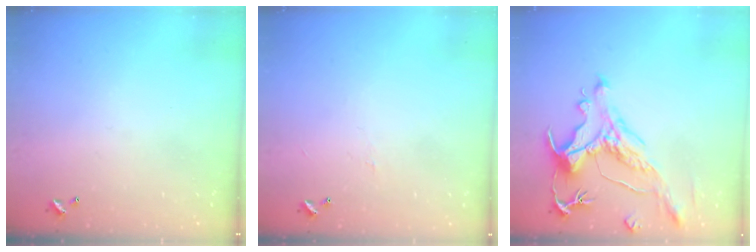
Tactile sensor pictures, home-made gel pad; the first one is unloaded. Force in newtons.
{"total": 0.8, "press": 0.7, "slide": 0.5}
{"total": 1.7, "press": 0.9, "slide": 1.4}